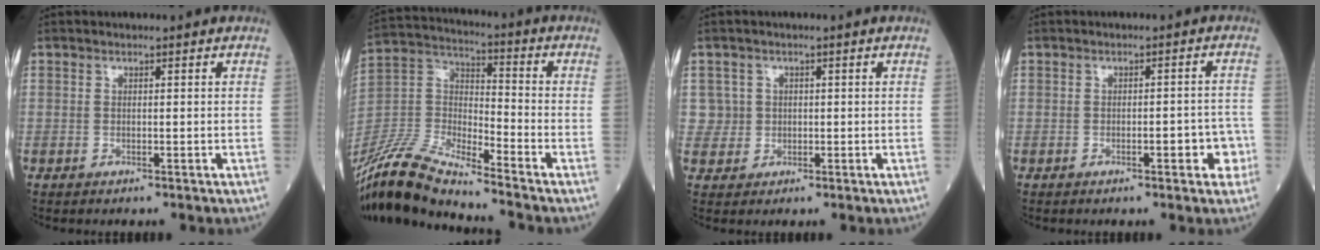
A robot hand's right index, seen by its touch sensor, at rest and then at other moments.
{"total": 14.7, "force": [-13.2, 0.9, 6.4], "torque": [-0.145, 0.006, -0.256]}
{"total": 2.8, "force": [0.3, 2.7, -0.4], "torque": [0.020, 0.007, 0.003]}
{"total": 4.1, "force": [-1.9, 1.4, 3.4], "torque": [-0.037, 0.015, -0.021]}